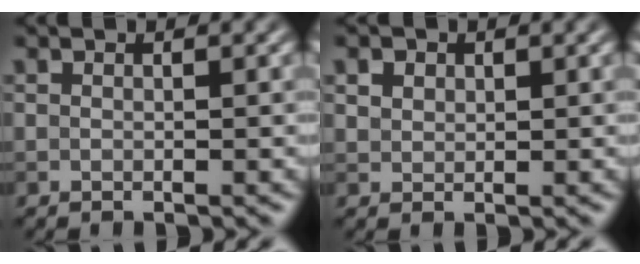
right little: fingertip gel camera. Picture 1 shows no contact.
{"total": 2.5, "force": [1.5, 1.7, 1.0], "torque": [-0.029, 0.006, 0.022]}